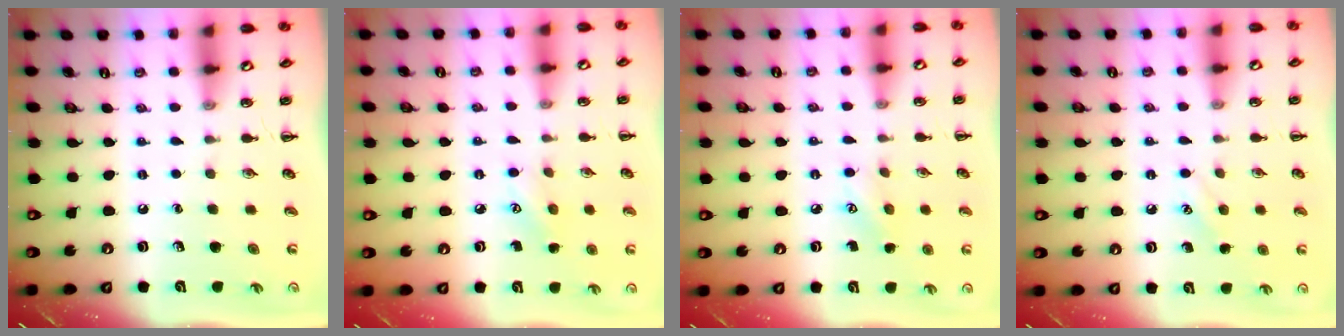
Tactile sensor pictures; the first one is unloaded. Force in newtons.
{"total": 5.5, "press": 5.4, "slide": 1.2}
{"total": 5.5, "press": 5.4, "slide": 1.2}
{"total": 6.9, "press": 6.7, "slide": 1.7}